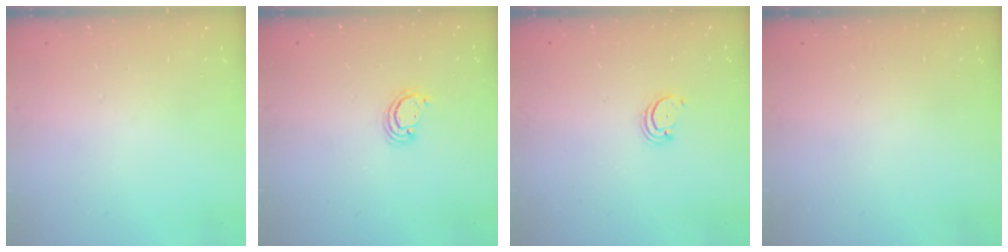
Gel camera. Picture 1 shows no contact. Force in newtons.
{"total": 2.3, "press": 2.3, "slide": 0.3}
{"total": 2.2, "press": 2.2, "slide": 0.2}
{"total": 0.0}